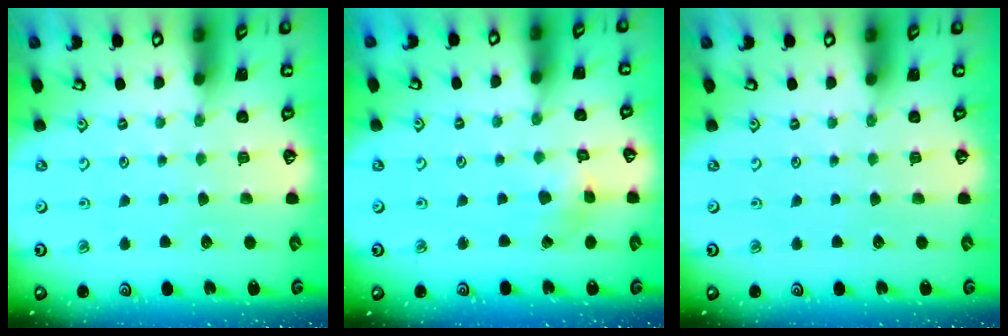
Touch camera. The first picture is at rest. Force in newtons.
{"total": 2.3, "press": 2.3, "slide": 0.3}
{"total": 0.0}